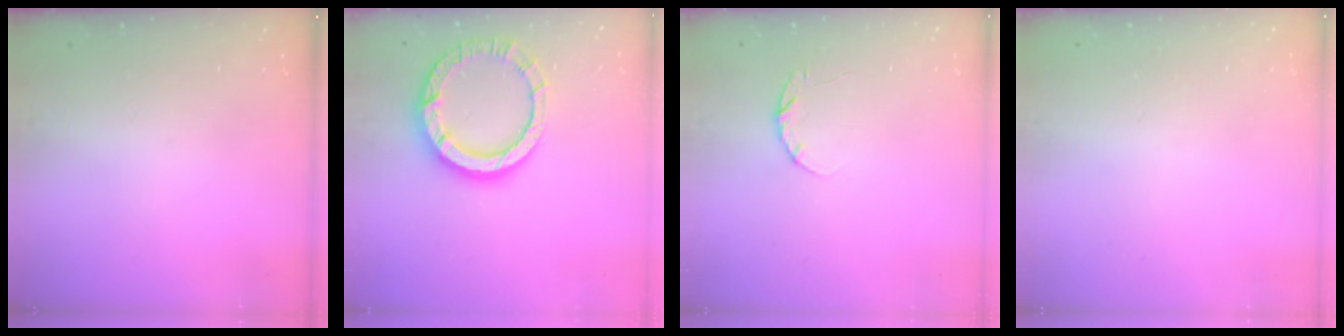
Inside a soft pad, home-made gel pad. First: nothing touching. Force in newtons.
{"total": 13.2, "press": 13.1, "slide": 1.6}
{"total": 4.8, "press": 4.7, "slide": 0.6}
{"total": 2.6, "press": 2.6, "slide": 0.2}